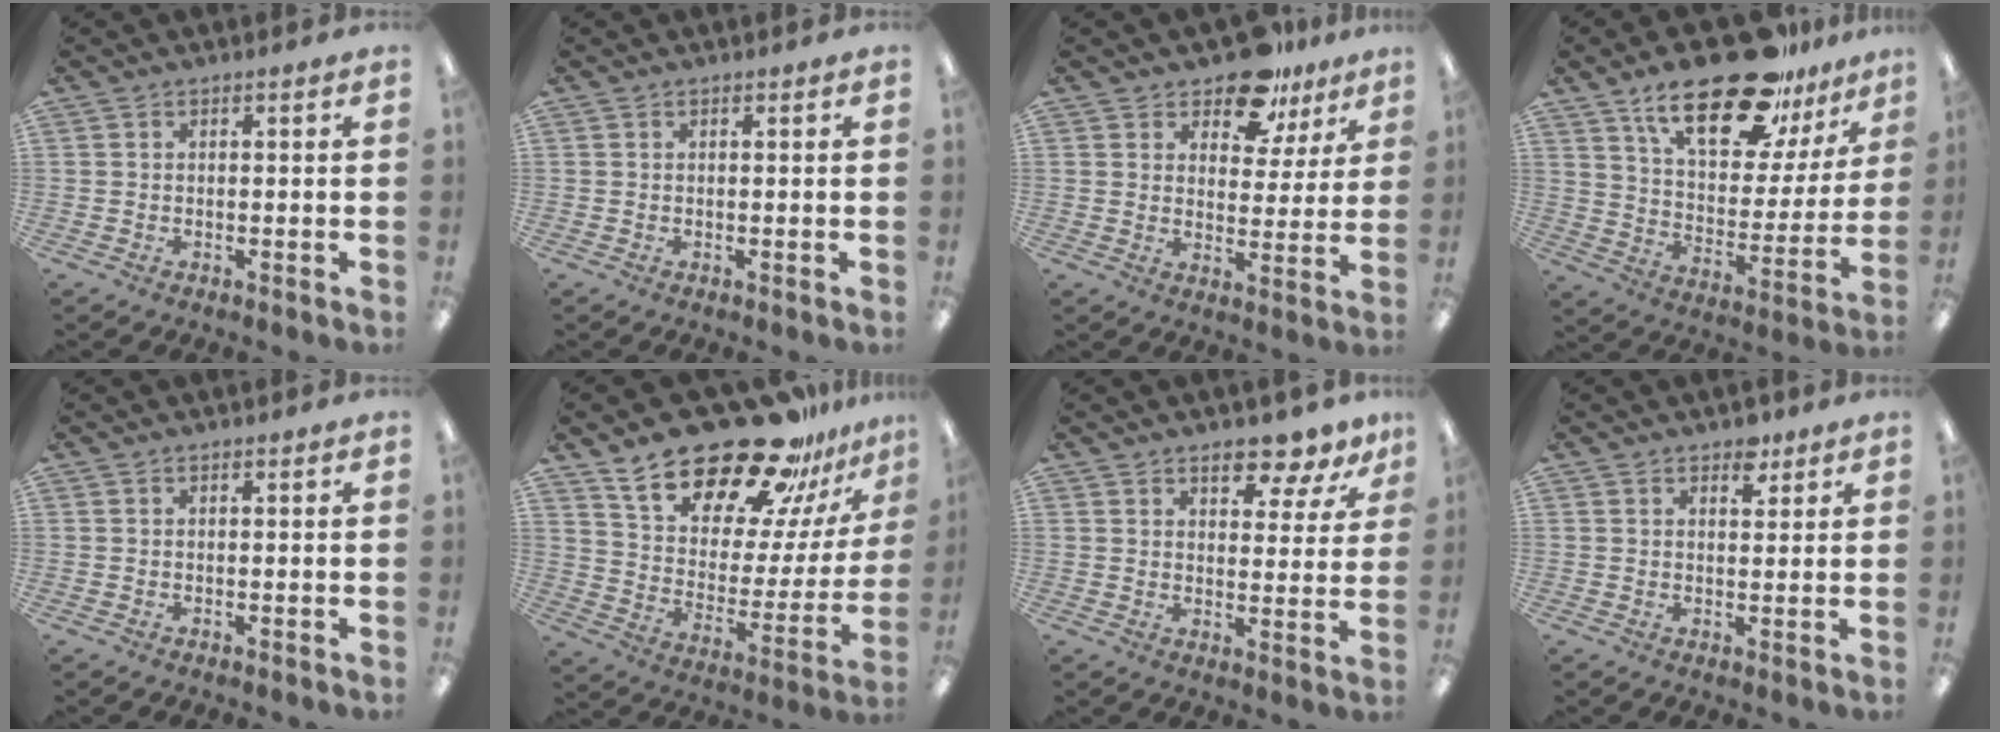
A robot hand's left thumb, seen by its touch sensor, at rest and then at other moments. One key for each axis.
{"total": 0.0}
{"total": 11.2, "fx": 8.7, "fy": 5.6, "fz": 4.3, "tx": -0.063, "ty": -0.053, "tz": 0.160}
{"total": 24.9, "fx": 17.0, "fy": 10.2, "fz": 15.2, "tx": -0.234, "ty": -0.101, "tz": 0.288}
{"total": 0.0}
{"total": 26.8, "fx": 20.6, "fy": 11.0, "fz": 13.1, "tx": -0.202, "ty": -0.141, "tz": 0.357}
{"total": 8.4, "fx": 6.7, "fy": 2.9, "fz": 4.1, "tx": -0.035, "ty": -0.047, "tz": 0.111}
{"total": 4.2, "fx": 2.9, "fy": 2.3, "fz": 2.0, "tx": -0.004, "ty": -0.015, "tz": 0.044}